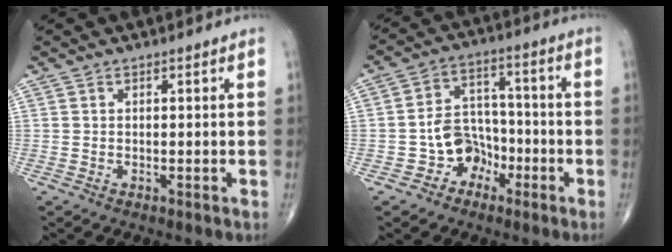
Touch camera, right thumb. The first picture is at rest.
{"total": 8.1, "force": [-3.8, 6.4, 3.1], "torque": [-0.012, 0.046, -0.070]}